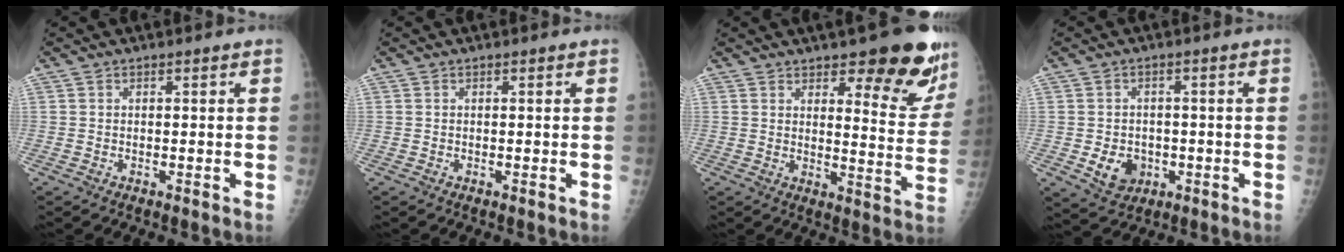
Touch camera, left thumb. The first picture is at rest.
{"total": 0.0}
{"total": 14.3, "force": [9.7, 5.0, 9.3], "torque": [-0.061, -0.068, 0.123]}
{"total": 6.2, "force": [-1.6, 5.0, 3.2], "torque": [-0.032, 0.005, -0.017]}